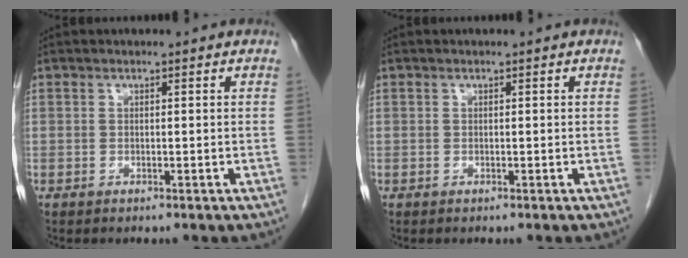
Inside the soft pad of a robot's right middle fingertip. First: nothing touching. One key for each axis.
{"total": 0.0}